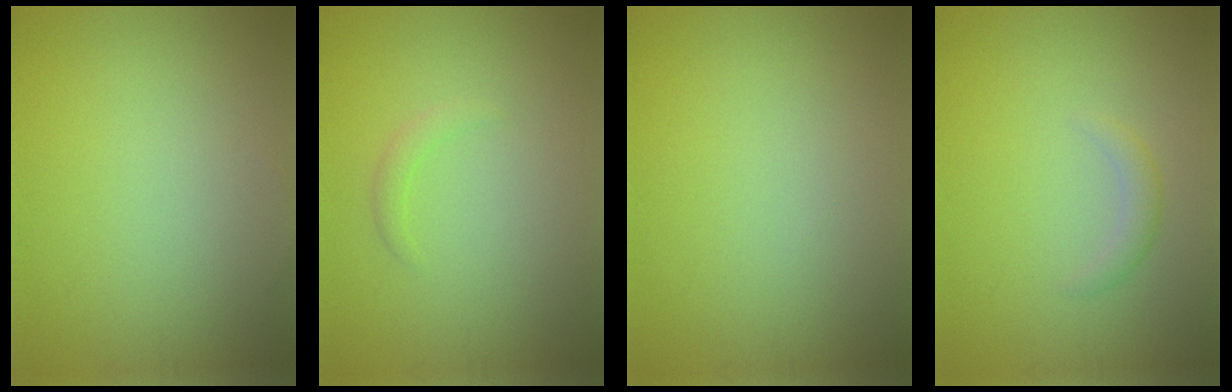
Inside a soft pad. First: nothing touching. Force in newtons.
{"total": 0.9, "press": 0.9, "slide": 0.0}
{"total": 0.0}
{"total": 1.3, "press": 1.3, "slide": 0.1}